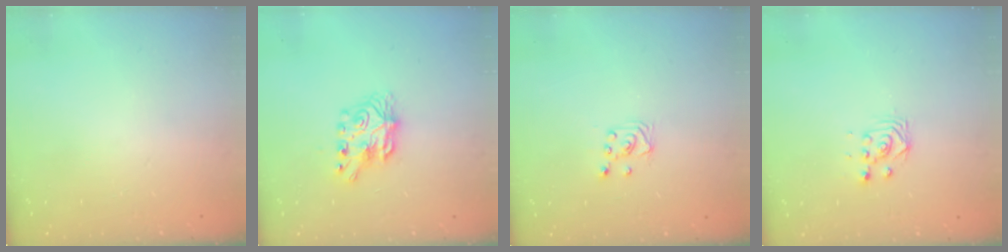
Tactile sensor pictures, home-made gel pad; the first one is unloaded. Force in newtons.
{"total": 7.7, "press": 7.7, "slide": 0.7}
{"total": 2.0, "press": 2.0, "slide": 0.2}
{"total": 2.9, "press": 2.9, "slide": 0.4}